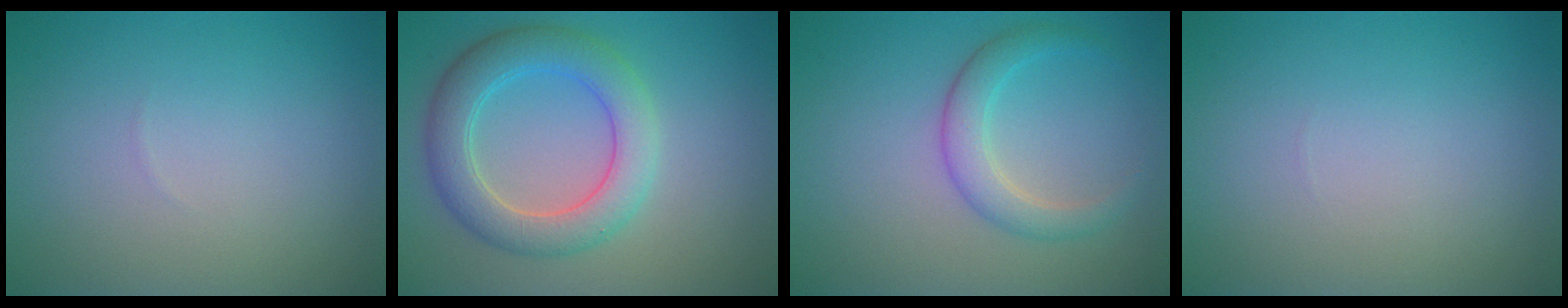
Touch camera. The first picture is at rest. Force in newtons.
{"total": 5.4, "press": 5.4, "slide": 0.2}
{"total": 2.8, "press": 2.8, "slide": 0.2}
{"total": 0.0}